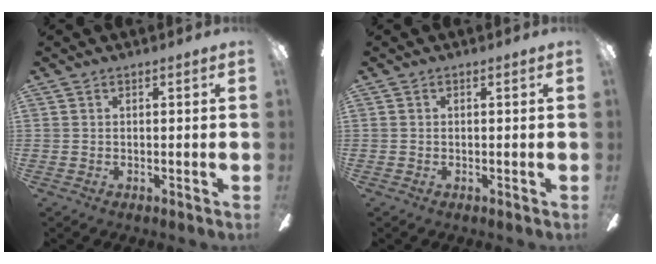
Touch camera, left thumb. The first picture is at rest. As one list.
[{"total": 0.0}]